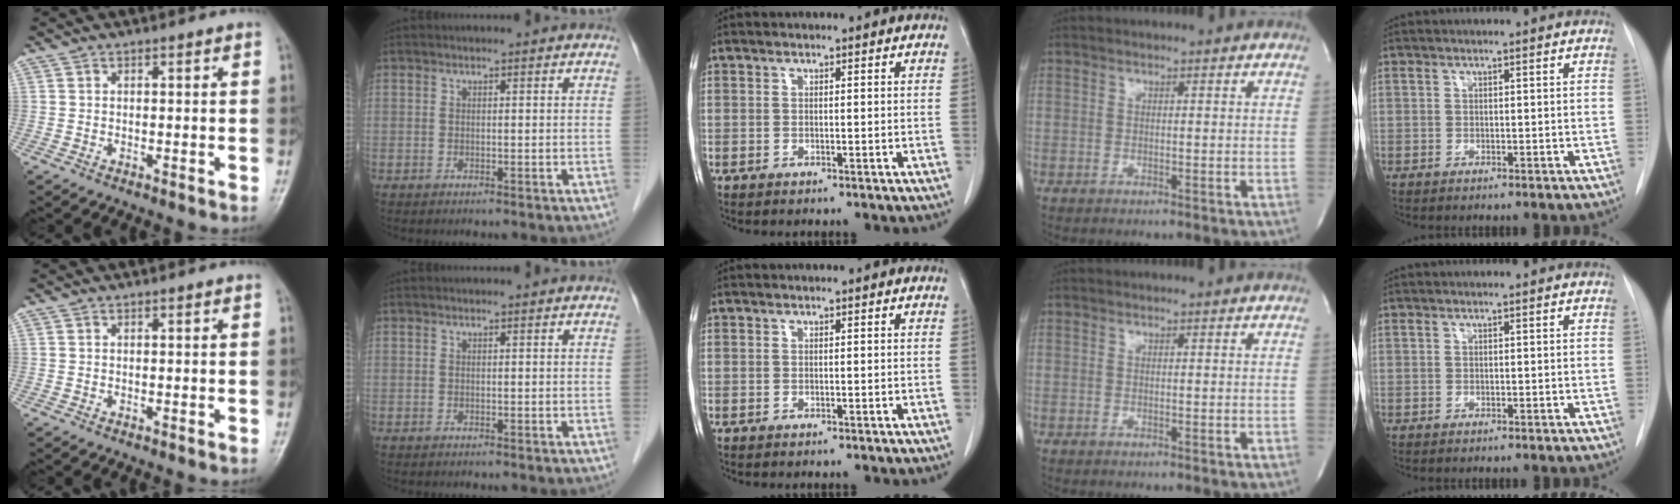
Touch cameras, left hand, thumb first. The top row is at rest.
{}